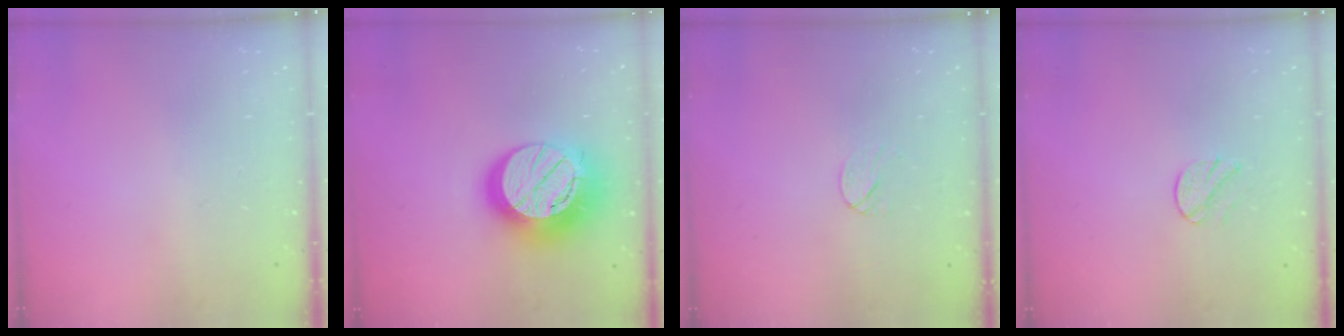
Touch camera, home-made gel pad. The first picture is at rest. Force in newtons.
{"total": 21.8, "press": 21.7, "slide": 1.5}
{"total": 4.0, "press": 4.0, "slide": 0.4}
{"total": 5.3, "press": 5.3, "slide": 0.6}